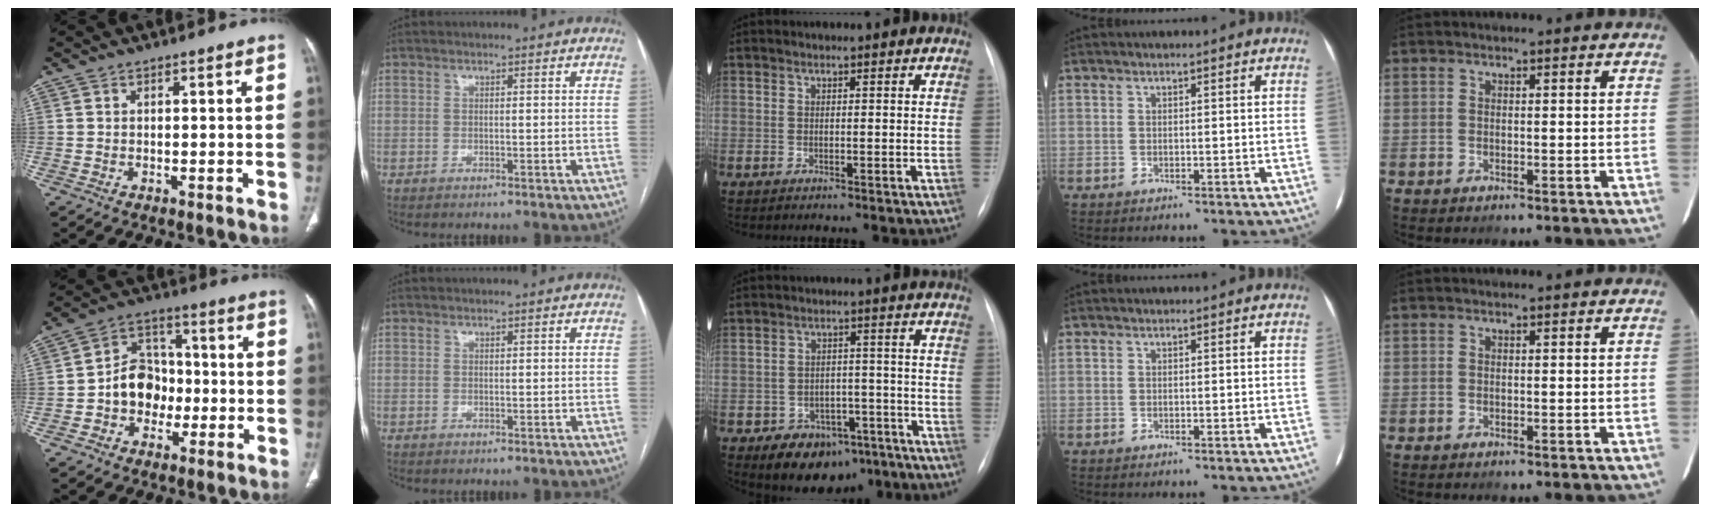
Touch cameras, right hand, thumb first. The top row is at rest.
{"thumb": {"total": 7.9, "force": [-1.9, 6.2, 4.6], "torque": [-0.052, 0.031, -0.045]}, "middle": {"total": 9.5, "force": [-6.0, 6.1, 4.2], "torque": [-0.059, 0.016, -0.083]}}